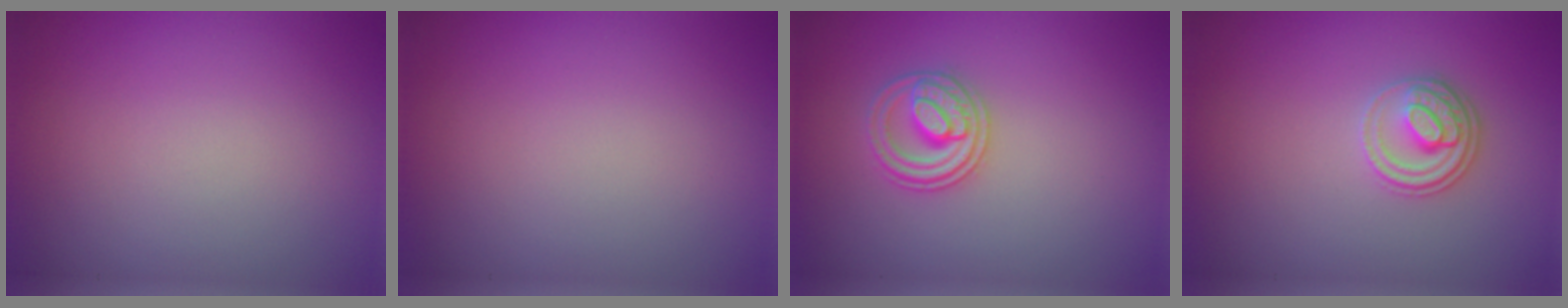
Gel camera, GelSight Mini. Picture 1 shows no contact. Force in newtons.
{"total": 0.0}
{"total": 2.6, "press": 2.6, "slide": 0.5}
{"total": 2.7, "press": 2.5, "slide": 1.0}